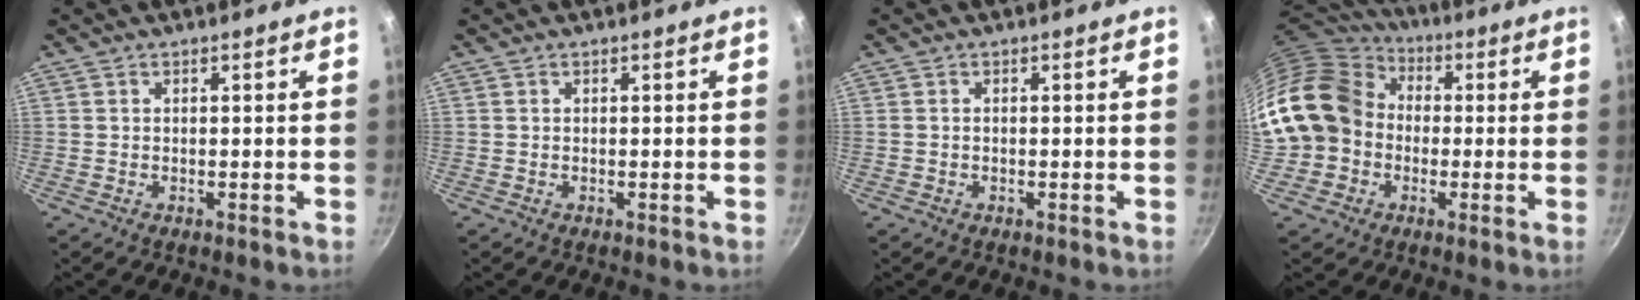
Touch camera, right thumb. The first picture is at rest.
{"total": 0.0}
{"total": 0.0}
{"total": 19.1, "force": [-0.5, 16.3, 9.9], "torque": [-0.181, 0.052, -0.012]}